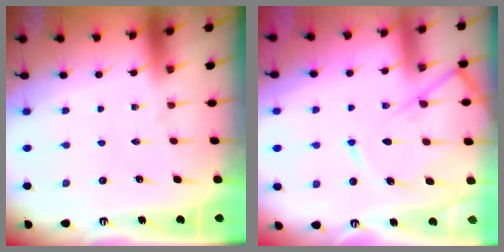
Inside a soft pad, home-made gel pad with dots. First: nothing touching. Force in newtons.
{"total": 10.9, "press": 10.8, "slide": 1.2}